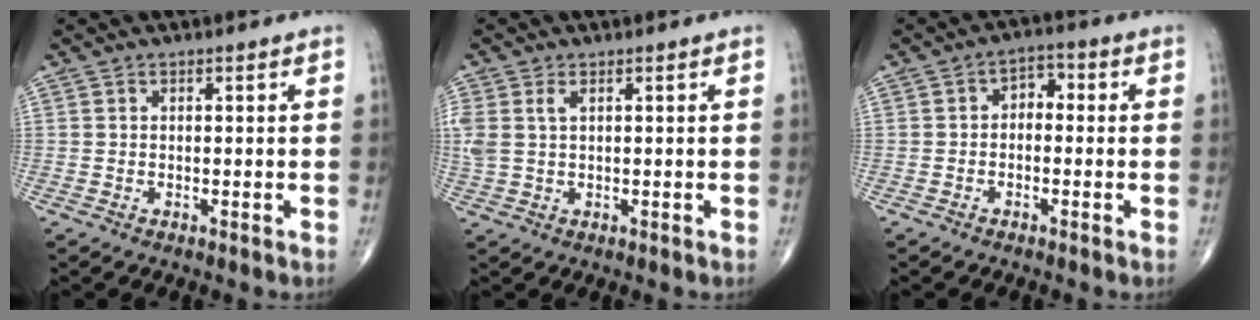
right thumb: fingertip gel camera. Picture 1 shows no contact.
{"total": 4.3, "force": [1.3, 2.3, 3.4], "torque": [-0.098, 0.013, 0.033]}
{"total": 4.2, "force": [-0.3, 2.9, 3.0], "torque": [-0.025, 0.021, -0.019]}